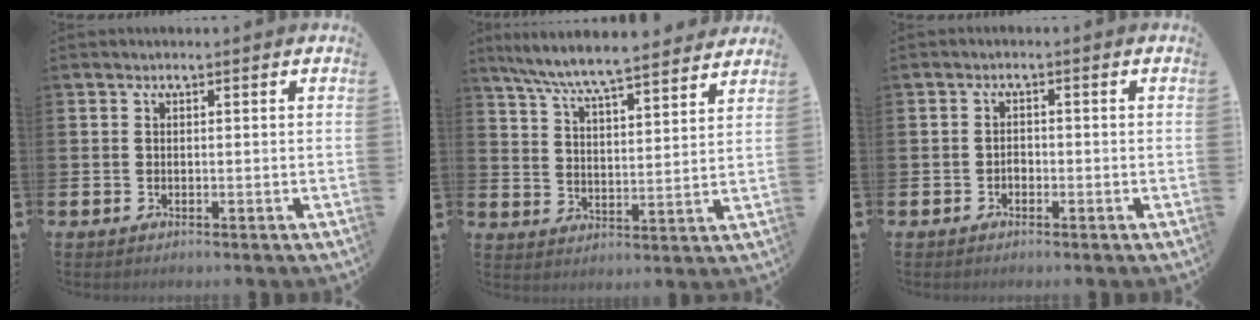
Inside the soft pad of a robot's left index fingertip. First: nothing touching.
{"total": 7.5, "force": [7.2, 0.2, 2.2], "torque": [-0.074, -0.048, 0.127]}
{"total": 1.3, "force": [-0.7, 0.9, 0.6], "torque": [-0.012, 0.002, -0.015]}